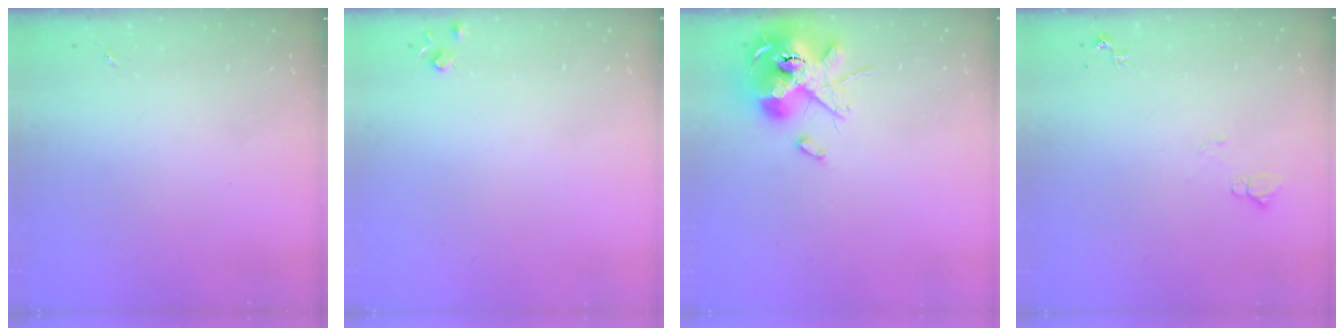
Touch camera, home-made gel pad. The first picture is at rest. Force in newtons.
{"total": 4.3, "press": 4.3, "slide": 0.7}
{"total": 14.2, "press": 14.0, "slide": 2.0}
{"total": 6.1, "press": 6.0, "slide": 0.8}